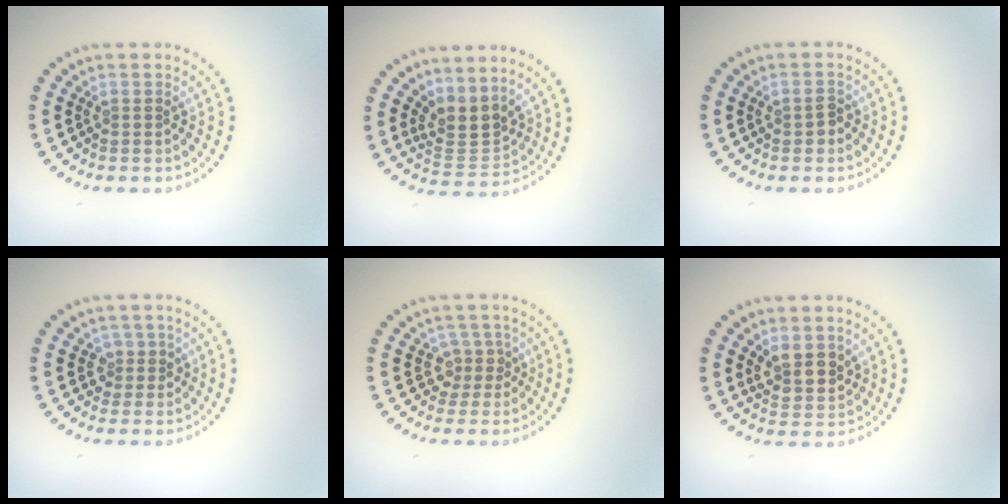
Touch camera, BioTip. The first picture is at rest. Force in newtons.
{"total": 3.2, "press": 2.4, "slide": 2.2}
{"total": 1.3, "press": 1.3, "slide": 0.1}
{"total": 1.5, "press": 1.3, "slide": 0.9}
{"total": 2.2, "press": 1.6, "slide": 1.5}
{"total": 3.0, "press": 2.7, "slide": 1.3}